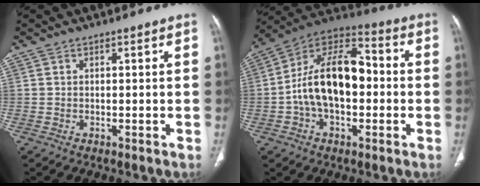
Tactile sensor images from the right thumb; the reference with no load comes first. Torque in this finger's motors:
{"motor_torque": [0.58, 0.65, 1.46, -0.77, 0.22]}